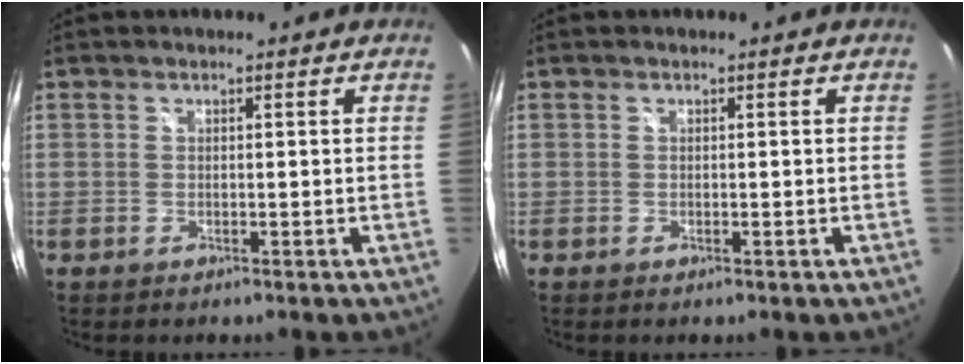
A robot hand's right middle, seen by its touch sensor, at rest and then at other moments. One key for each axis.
{"total": 0.0}